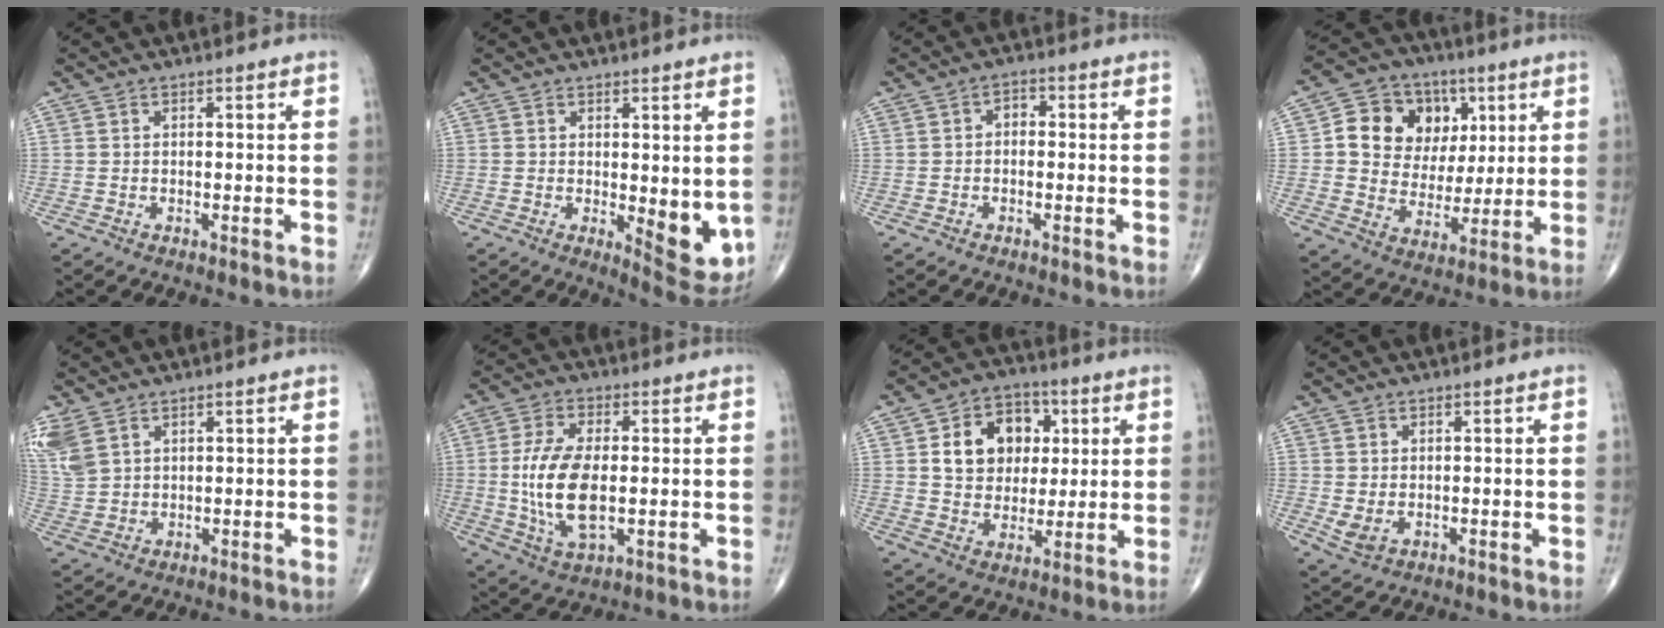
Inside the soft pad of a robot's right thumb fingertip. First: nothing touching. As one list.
[{"total": 7.9, "force": [0.0, 3.2, 7.2], "torque": [-0.078, -0.022, 0.010]}, {"total": 2.3, "force": [-0.2, 1.6, 1.6], "torque": [-0.012, 0.011, -0.011]}, {"total": 15.1, "force": [4.4, 12.4, 7.5], "torque": [-0.076, 0.001, 0.078]}, {"total": 7.3, "force": [4.1, 4.3, 4.3], "torque": [-0.110, -0.001, 0.097]}, {"total": 12.4, "force": [-0.7, 6.0, 10.9], "torque": [-0.223, -0.005, -0.008]}, {"total": 13.2, "force": [3.3, 10.4, 7.5], "torque": [-0.076, 0.001, 0.055]}, {"total": 2.8, "force": [0.0, 2.0, 1.9], "torque": [-0.036, -0.007, 0.009]}]